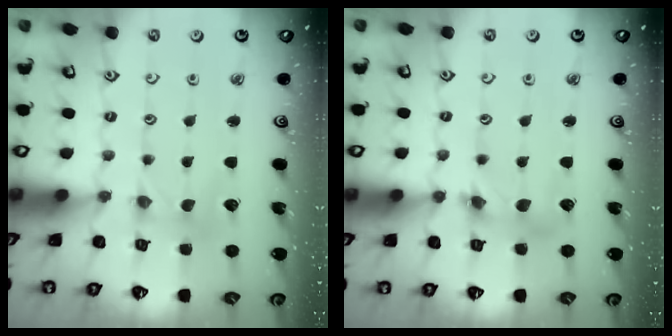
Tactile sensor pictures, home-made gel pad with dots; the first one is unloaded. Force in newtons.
{"total": 6.0, "press": 5.9, "slide": 0.7}